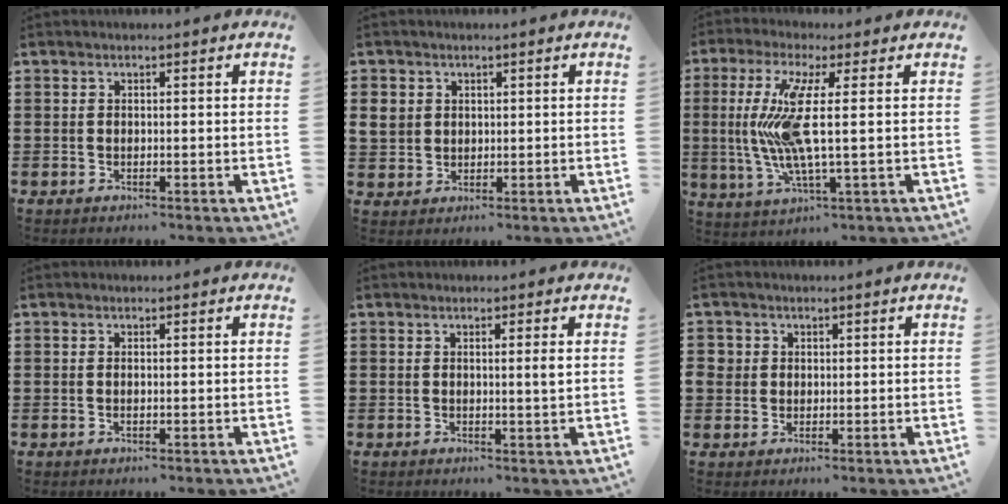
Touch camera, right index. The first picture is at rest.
{"total": 3.0, "force": [0.9, 2.7, 0.9], "torque": [-0.029, 0.009, 0.017]}
{"total": 10.1, "force": [0.9, 0.7, 10.1], "torque": [-0.214, -0.022, 0.010]}
{"total": 0.6, "force": [-0.2, 0.0, 0.6], "torque": [-0.011, -0.005, -0.003]}
{"total": 1.7, "force": [0.4, -0.3, 1.7], "torque": [-0.030, -0.003, 0.004]}
{"total": 2.2, "force": [0.5, 2.1, 0.3], "torque": [-0.016, 0.009, 0.007]}